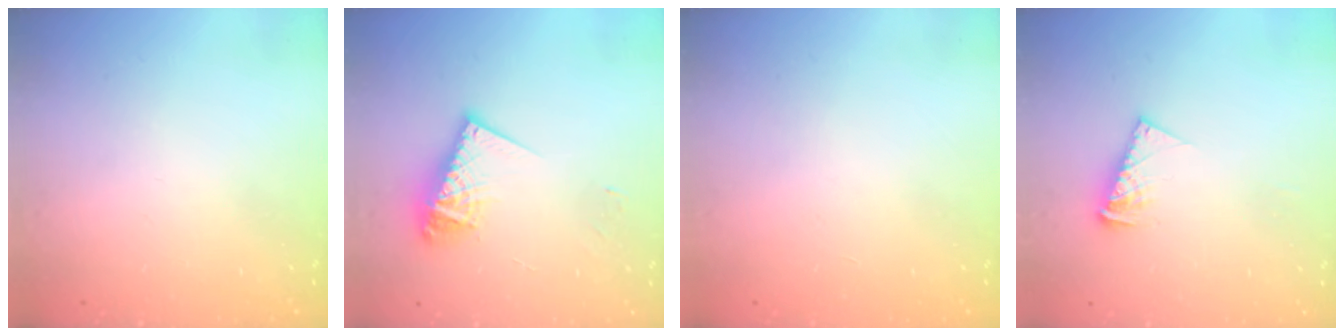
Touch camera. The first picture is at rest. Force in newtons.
{"total": 11.4, "press": 11.4, "slide": 1.0}
{"total": 0.0}
{"total": 8.7, "press": 8.6, "slide": 0.8}